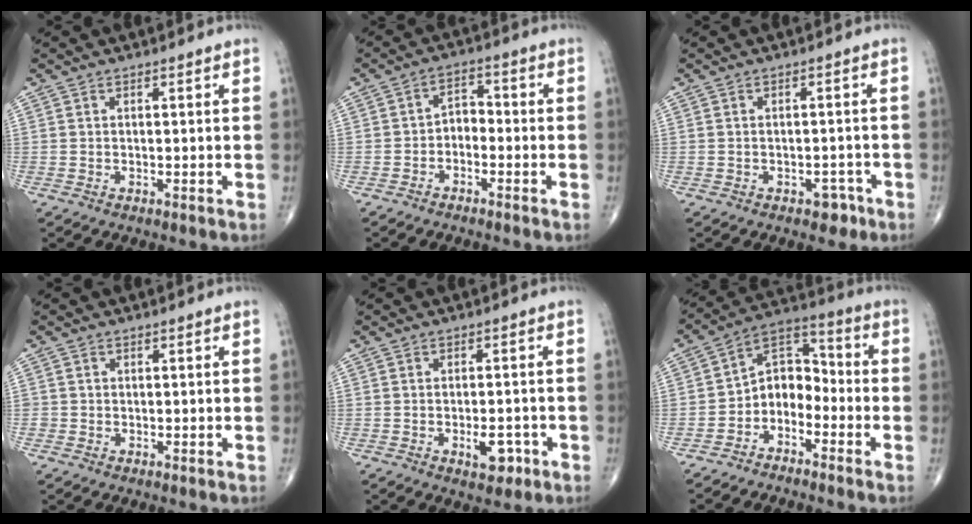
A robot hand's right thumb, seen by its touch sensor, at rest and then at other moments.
{"total": 3.7, "force": [-1.8, 2.5, 2.1], "torque": [-0.018, 0.030, -0.042]}
{"total": 2.6, "force": [-1.7, 1.6, 1.2], "torque": [0.000, 0.013, -0.019]}
{"total": 0.9, "force": [-0.2, 0.9, 0.0], "torque": [0.006, 0.006, -0.007]}
{"total": 4.4, "force": [-1.9, 2.2, 3.4], "torque": [-0.034, 0.004, -0.022]}
{"total": 8.6, "force": [-3.8, 6.2, 4.6], "torque": [-0.046, 0.070, -0.087]}